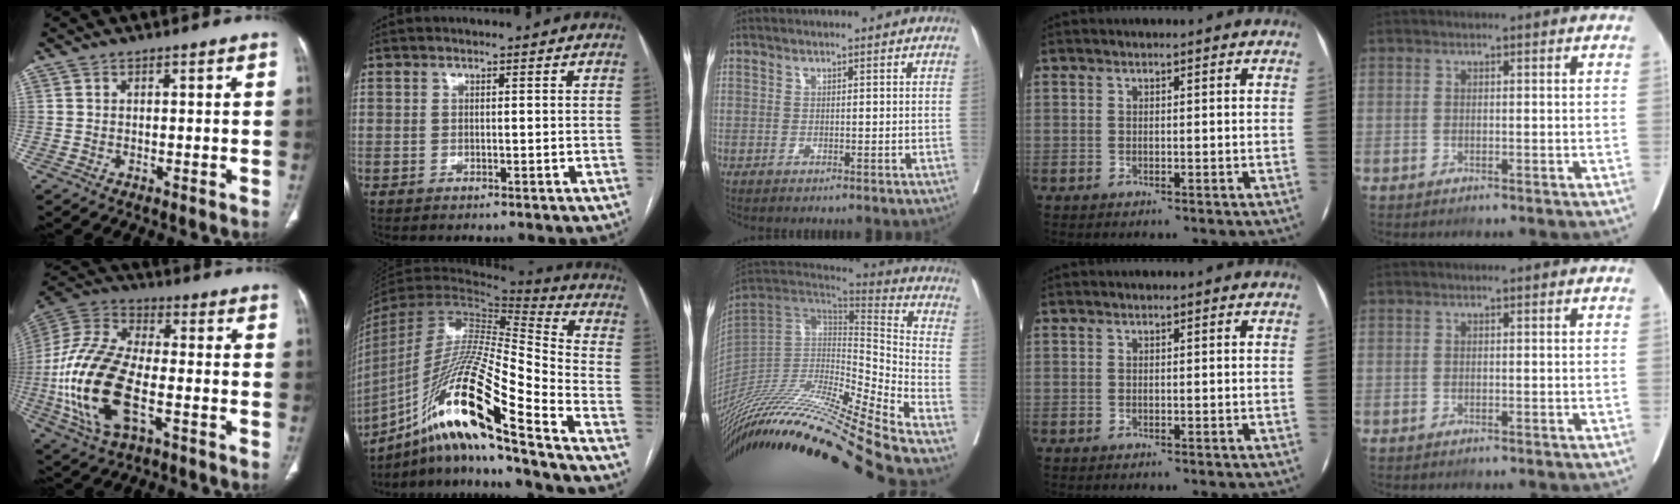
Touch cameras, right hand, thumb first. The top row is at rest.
{"thumb": {"total": 21.5, "force": [-5.3, 10.5, 18.0], "torque": [-0.394, 0.016, -0.094]}, "index": {"total": 21.9, "force": [-14.0, -0.3, 16.8], "torque": [-0.340, -0.024, -0.266]}, "middle": {"total": 33.8, "force": [-28.1, -1.2, 18.8], "torque": [-0.306, -0.068, -0.467]}}